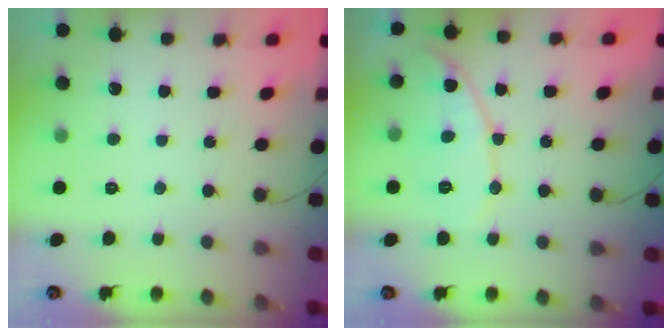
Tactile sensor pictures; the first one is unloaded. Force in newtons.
{"total": 9.3, "press": 9.3, "slide": 0.3}